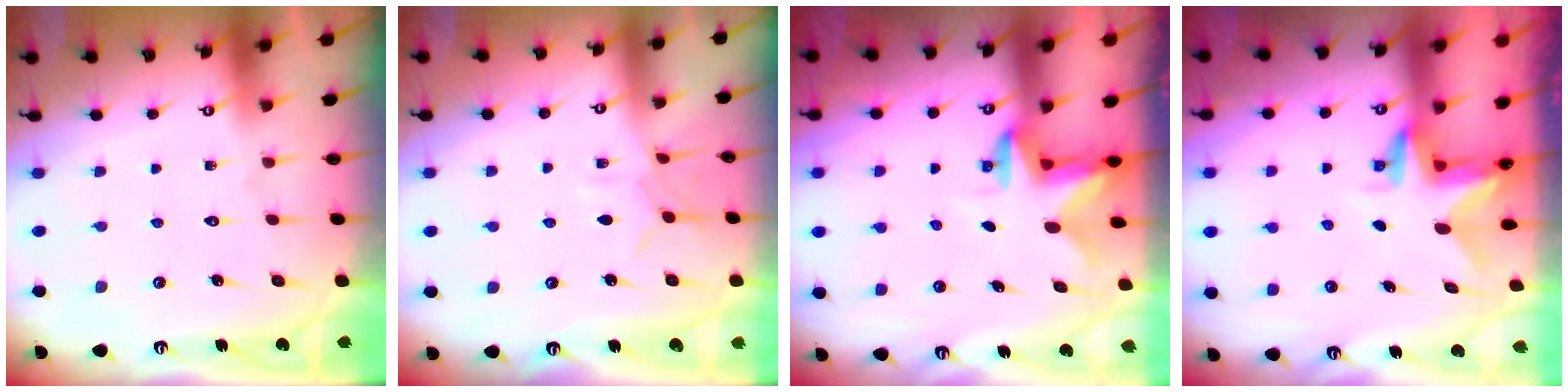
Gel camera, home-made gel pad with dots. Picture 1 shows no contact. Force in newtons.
{"total": 5.3, "press": 5.3, "slide": 0.6}
{"total": 2.6, "press": 2.5, "slide": 0.5}
{"total": 3.2, "press": 3.2, "slide": 0.2}